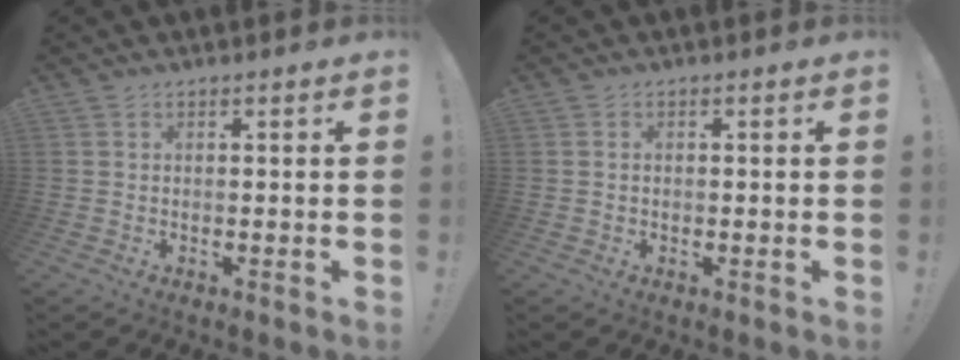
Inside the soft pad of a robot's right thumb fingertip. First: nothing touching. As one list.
[{"total": 0.9, "force": [-0.2, 0.7, 0.5], "torque": [-0.010, 0.003, -0.003]}]